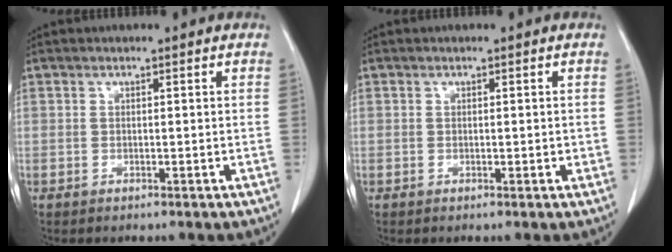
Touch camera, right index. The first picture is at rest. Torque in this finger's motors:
{"motor_torque": [-0.09, 0.12, -0.09, 0.00]}